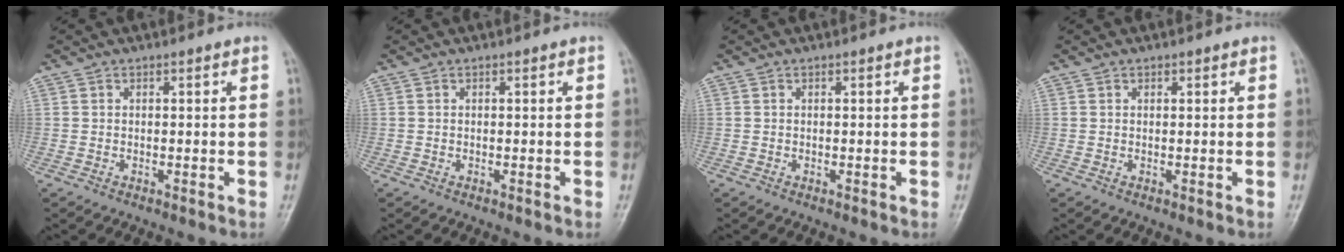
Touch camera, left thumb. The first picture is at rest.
{"total": 0.0}
{"total": 0.0}
{"total": 0.0}